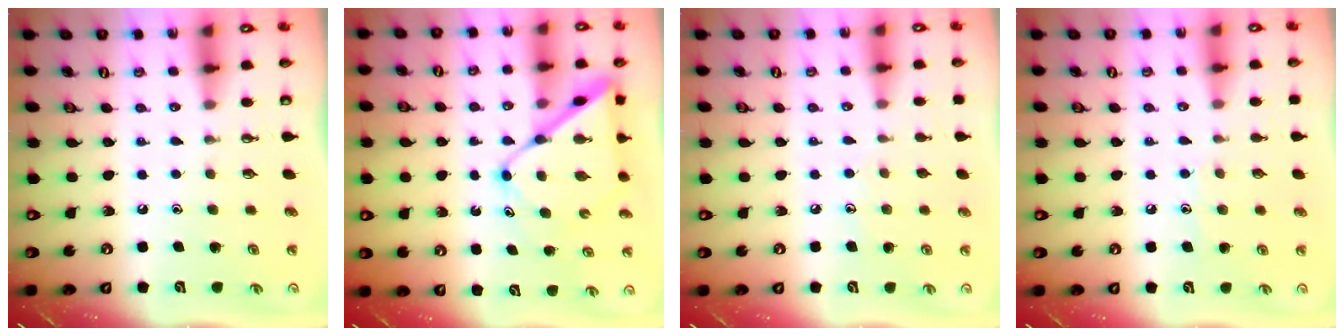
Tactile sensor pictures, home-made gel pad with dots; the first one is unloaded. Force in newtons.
{"total": 12.5, "press": 12.5, "slide": 1.1}
{"total": 5.1, "press": 5.0, "slide": 0.5}
{"total": 6.3, "press": 6.2, "slide": 0.7}